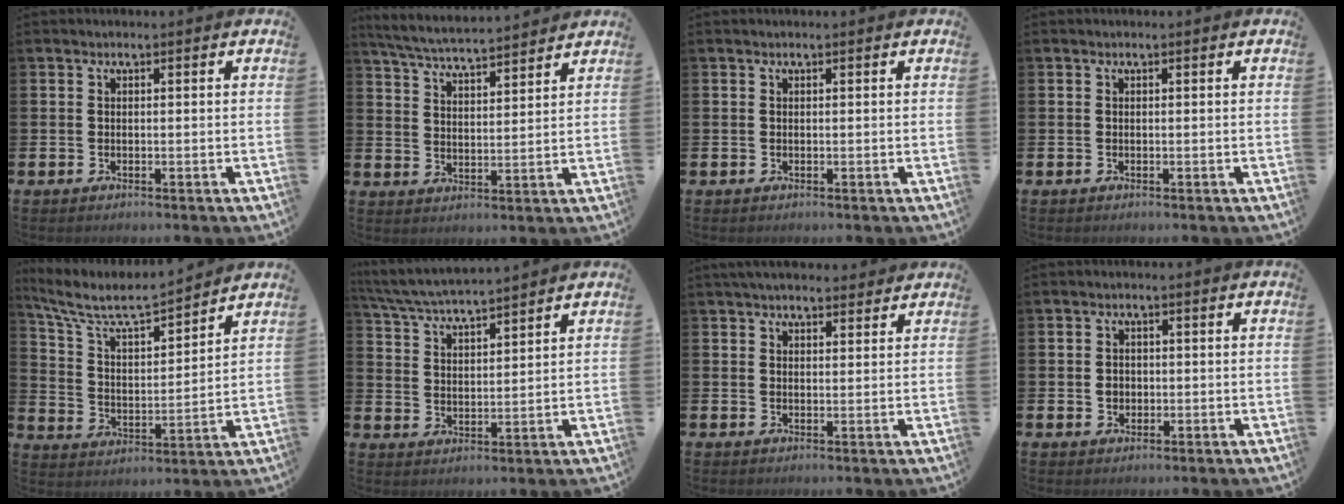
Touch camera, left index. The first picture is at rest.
{"total": 5.5, "force": [5.4, 0.2, 1.0], "torque": [-0.043, -0.035, 0.095]}
{"total": 0.0}
{"total": 0.0}
{"total": 7.5, "force": [6.8, 1.6, 2.6], "torque": [-0.088, -0.046, 0.115]}
{"total": 5.4, "force": [5.3, 0.1, 0.9], "torque": [-0.043, -0.033, 0.093]}
{"total": 3.5, "force": [3.3, 0.9, 0.7], "torque": [-0.012, -0.012, 0.059]}
{"total": 1.8, "force": [0.1, 1.6, 0.8], "torque": [-0.005, 0.006, -0.003]}